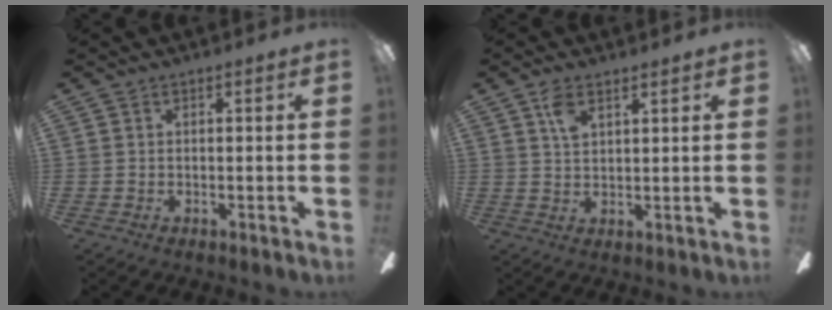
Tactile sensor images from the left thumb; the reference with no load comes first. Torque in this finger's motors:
{"motor_torque": [0.57, 0.50, 0.69, -0.48, 0.09]}